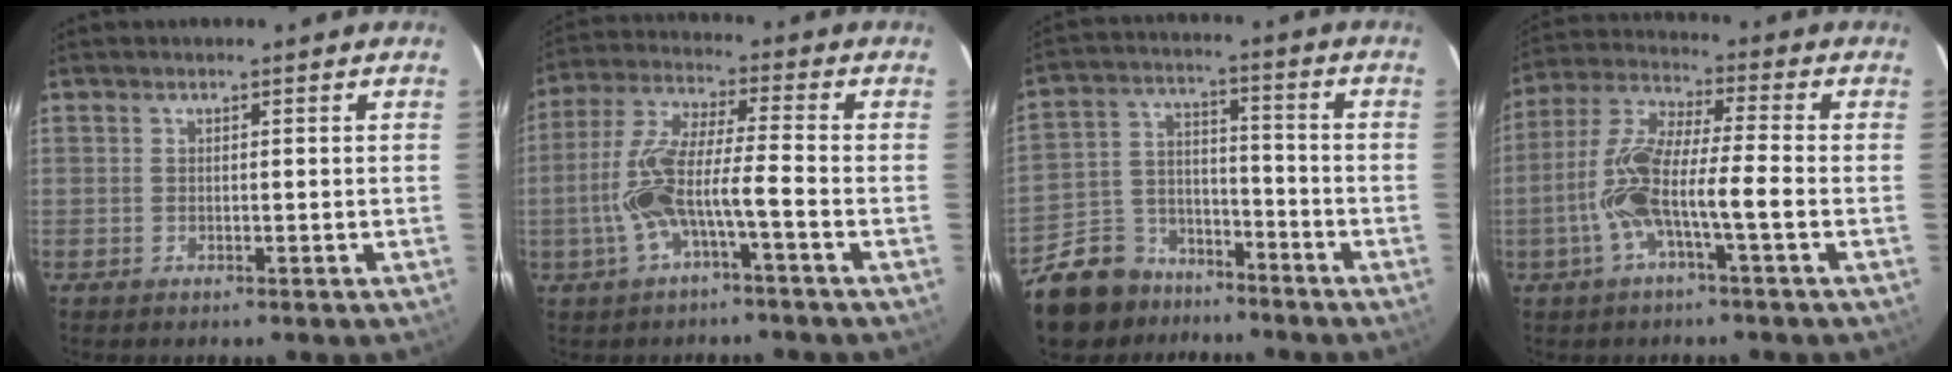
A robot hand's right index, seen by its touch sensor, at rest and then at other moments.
{"total": 9.6, "force": [-3.3, 1.1, 8.9], "torque": [-0.194, 0.019, -0.064]}
{"total": 11.7, "force": [-9.0, 7.0, 2.3], "torque": [-0.061, 0.032, -0.154]}
{"total": 10.8, "force": [-3.2, 1.1, 10.2], "torque": [-0.219, 0.017, -0.065]}